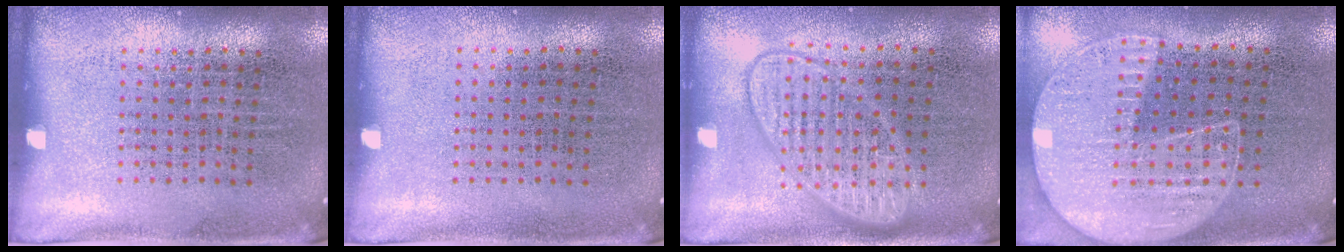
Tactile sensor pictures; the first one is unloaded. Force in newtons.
{"total": 0.0}
{"total": 3.2, "press": 3.1, "slide": 0.5}
{"total": 1.3, "press": 1.2, "slide": 0.3}